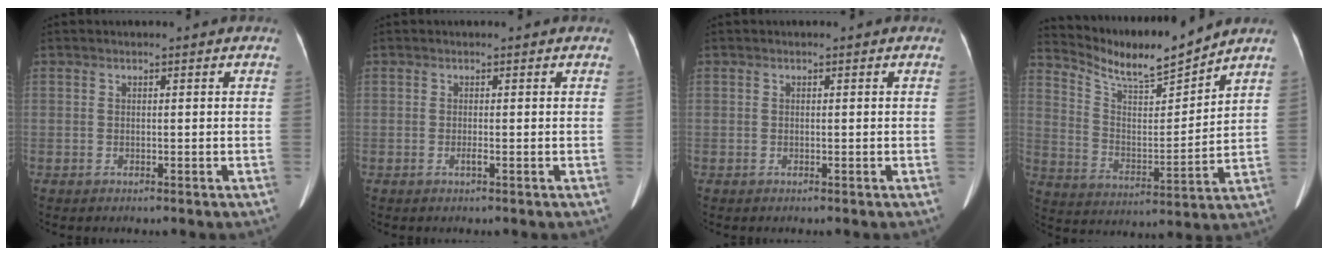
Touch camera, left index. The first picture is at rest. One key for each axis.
{"total": 0.6, "fx": 0.0, "fy": -0.1, "fz": 0.6, "tx": -0.013, "ty": -0.001, "tz": 0.001}
{"total": 0.0}
{"total": 11.2, "fx": 10.9, "fy": -0.3, "fz": 2.8, "tx": -0.072, "ty": -0.008, "tz": 0.204}